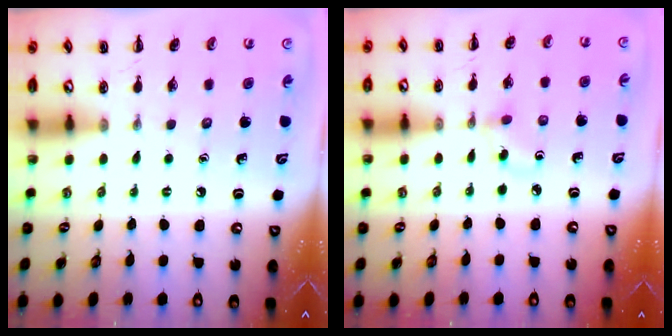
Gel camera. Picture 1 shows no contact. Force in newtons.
{"total": 2.8, "press": 2.5, "slide": 1.2}